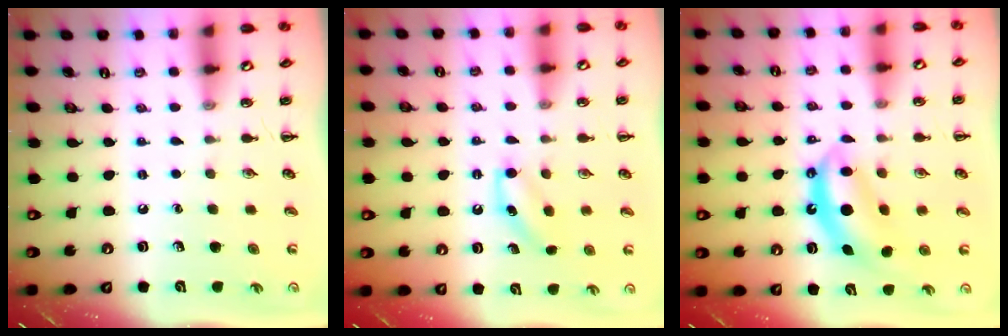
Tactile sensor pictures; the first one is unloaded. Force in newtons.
{"total": 6.5, "press": 6.3, "slide": 1.8}
{"total": 8.9, "press": 8.8, "slide": 1.4}